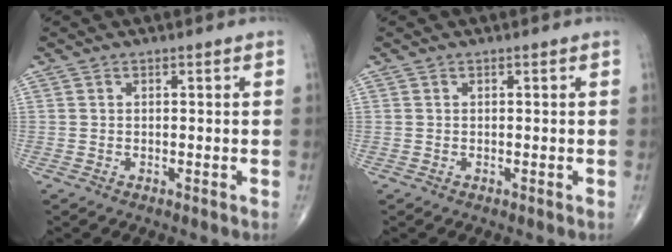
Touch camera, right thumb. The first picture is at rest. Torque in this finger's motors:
{"motor_torque": [0.00, 0.00, 0.02, -0.02, 0.00]}